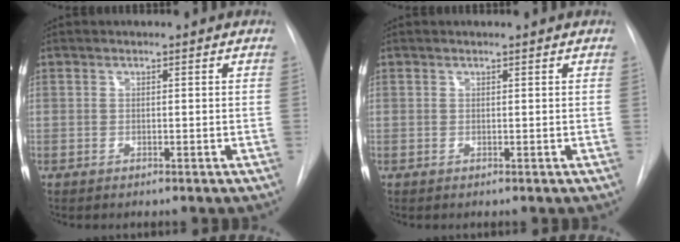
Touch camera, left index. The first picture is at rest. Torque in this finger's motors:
{"motor_torque": [0.31, -0.03, -0.04, -0.01]}